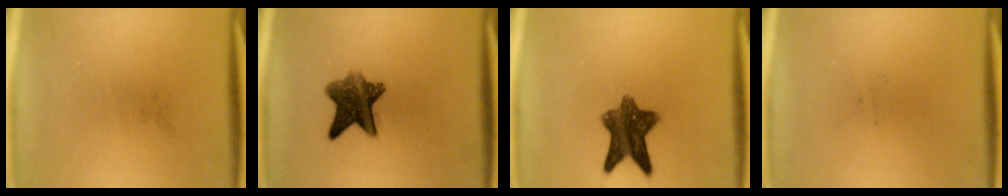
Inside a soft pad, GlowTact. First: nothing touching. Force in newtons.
{"total": 8.4}
{"total": 9.3}
{"total": 0.0}